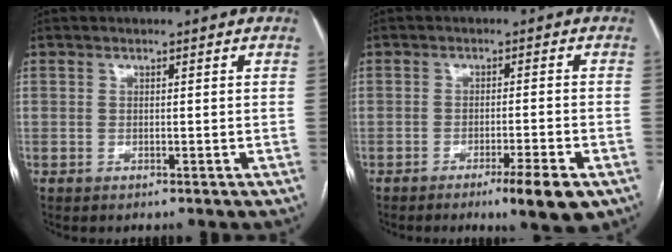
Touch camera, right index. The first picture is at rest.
{"total": 6.1, "force": [-3.5, 0.2, 5.0], "torque": [-0.069, -0.011, -0.053]}